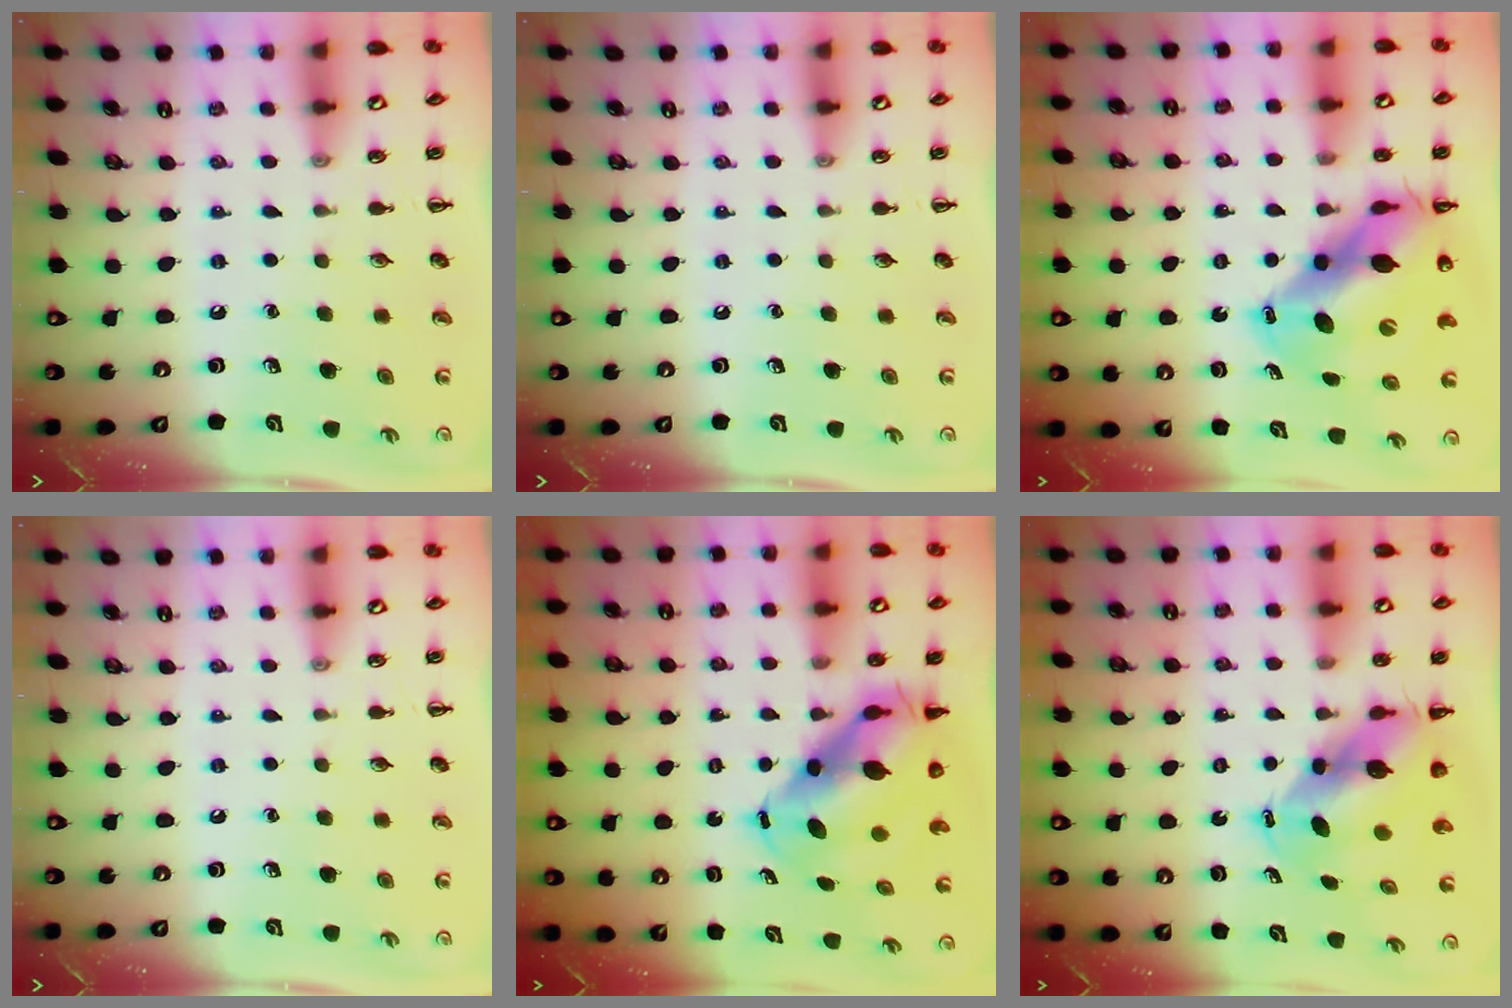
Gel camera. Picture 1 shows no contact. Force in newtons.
{"total": 0.0}
{"total": 14.5, "press": 13.9, "slide": 4.0}
{"total": 0.0}
{"total": 10.3, "press": 10.1, "slide": 2.2}
{"total": 8.0, "press": 7.8, "slide": 1.7}